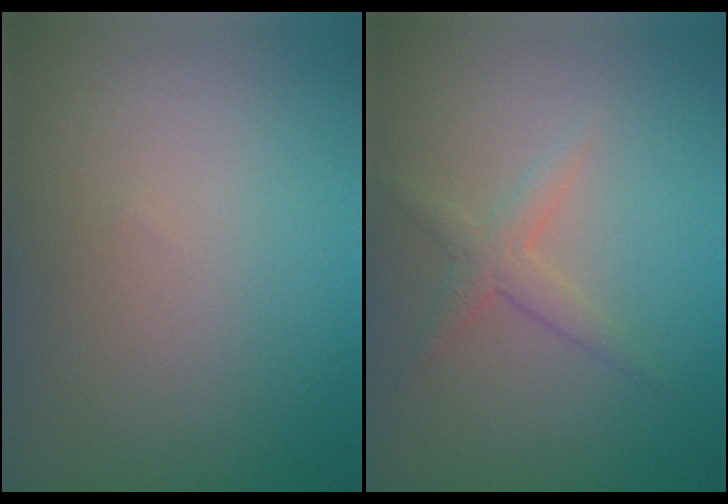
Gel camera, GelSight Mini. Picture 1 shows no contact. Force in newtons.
{"total": 1.8, "press": 1.8, "slide": 0.1}